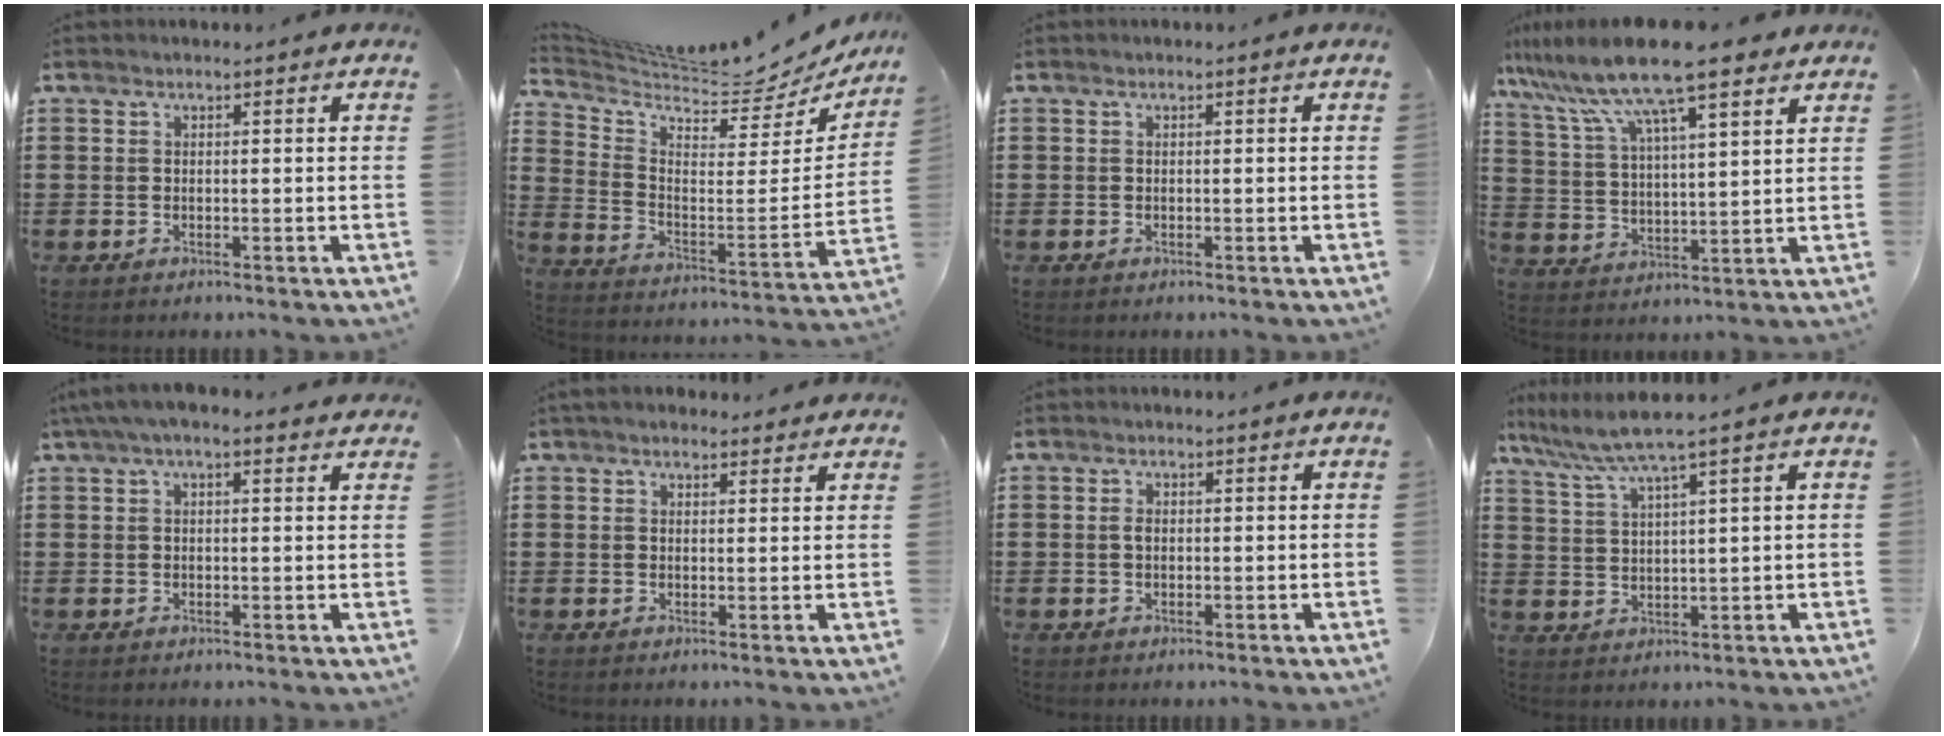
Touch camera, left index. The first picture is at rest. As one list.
[{"total": 5.4, "force": [5.2, 0.5, 1.1], "torque": [-0.055, -0.055, 0.084]}, {"total": 0.0}, {"total": 12.3, "force": [9.8, 1.5, 7.4], "torque": [-0.178, -0.035, 0.167]}, {"total": 2.4, "force": [1.1, 0.8, 1.9], "torque": [-0.039, 0.007, 0.019]}, {"total": 2.3, "force": [2.1, 0.9, 0.5], "torque": [-0.016, 0.005, 0.039]}, {"total": 1.2, "force": [0.1, 0.7, 0.9], "torque": [-0.021, 0.004, 0.000]}, {"total": 4.8, "force": [3.6, -0.5, 3.2], "torque": [-0.076, -0.014, 0.059]}]